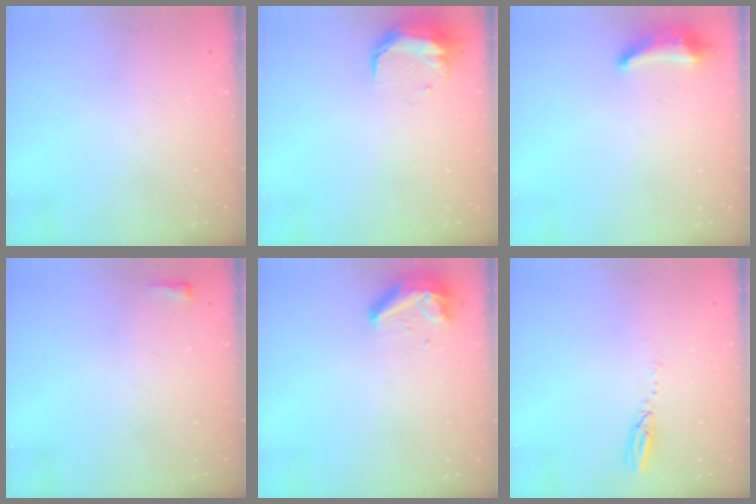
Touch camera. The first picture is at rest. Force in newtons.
{"total": 9.1, "press": 9.0, "slide": 1.5}
{"total": 8.3, "press": 8.1, "slide": 1.5}
{"total": 2.3, "press": 2.2, "slide": 0.7}
{"total": 8.3, "press": 8.2, "slide": 0.9}
{"total": 3.6, "press": 3.6, "slide": 0.2}